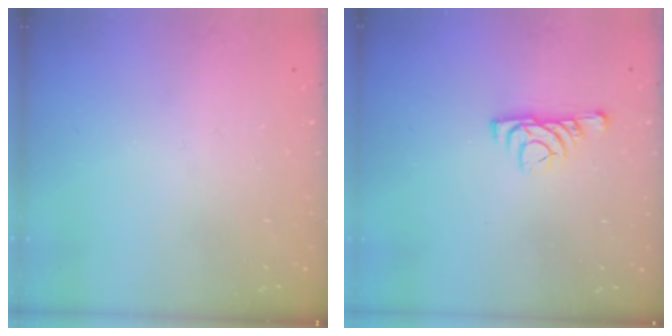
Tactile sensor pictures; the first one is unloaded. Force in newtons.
{"total": 5.0, "press": 4.9, "slide": 1.1}